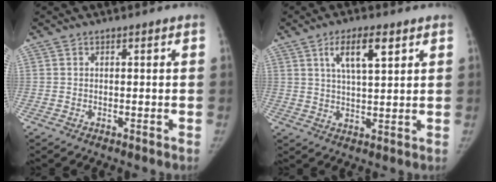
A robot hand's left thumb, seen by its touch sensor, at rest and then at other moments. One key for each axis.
{"total": 7.6, "fx": 3.7, "fy": 2.5, "fz": 6.2, "tx": -0.099, "ty": -0.014, "tz": 0.067}